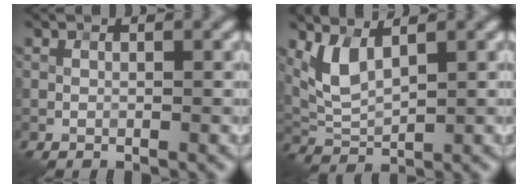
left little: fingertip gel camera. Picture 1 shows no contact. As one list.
[{"total": 3.2, "force": [1.8, 0.9, 2.5], "torque": [-0.068, -0.008, 0.047]}]